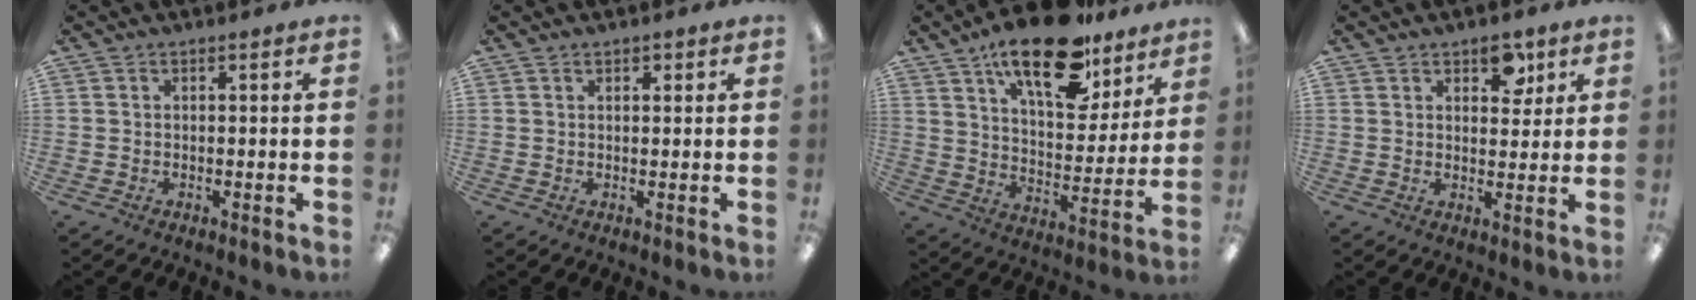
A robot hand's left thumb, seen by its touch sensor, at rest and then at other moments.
{"total": 1.1, "force": [0.7, 0.7, 0.5], "torque": [-0.002, 0.000, 0.010]}
{"total": 20.9, "force": [14.3, 8.6, 12.5], "torque": [-0.197, -0.076, 0.240]}
{"total": 6.0, "force": [3.7, 3.5, 3.3], "torque": [-0.026, -0.011, 0.058]}